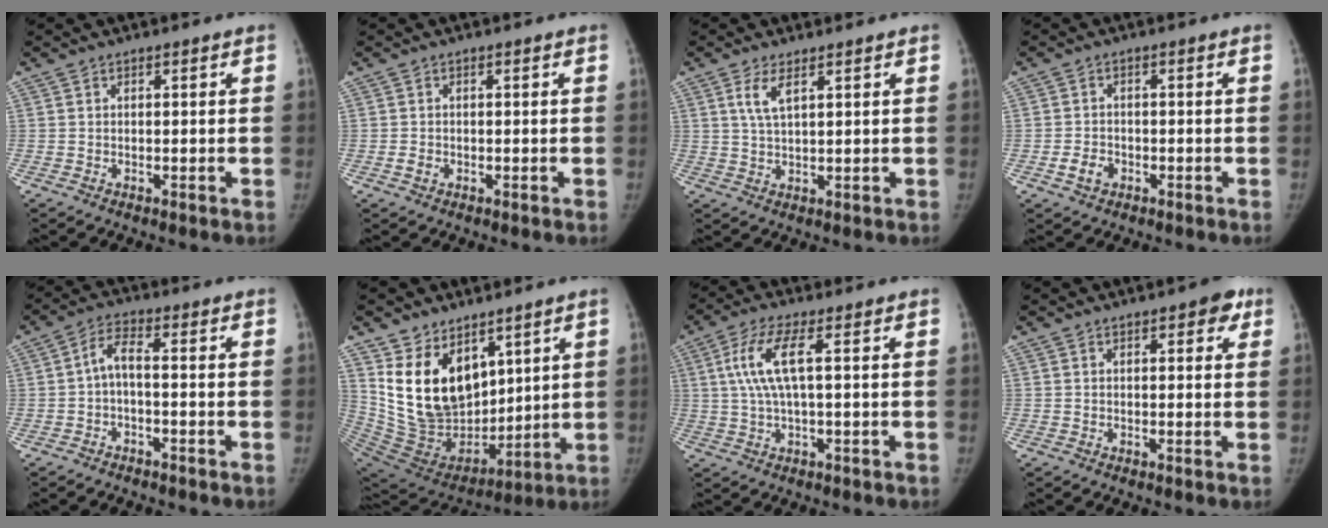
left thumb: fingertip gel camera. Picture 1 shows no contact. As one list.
[{"total": 1.5, "force": [-0.6, 1.2, 0.7], "torque": [-0.010, 0.003, -0.010]}, {"total": 4.0, "force": [1.9, 1.2, 3.3], "torque": [-0.069, -0.006, 0.043]}, {"total": 3.3, "force": [-1.5, 2.5, 1.5], "torque": [-0.021, 0.011, -0.025]}, {"total": 3.9, "force": [-1.1, 1.4, 3.5], "torque": [-0.069, 0.027, -0.026]}, {"total": 18.4, "force": [8.6, 12.1, 10.8], "torque": [-0.152, -0.053, 0.192]}, {"total": 7.8, "force": [1.6, 1.7, 7.4], "torque": [-0.182, 0.013, 0.032]}, {"total": 3.8, "force": [1.9, 1.8, 2.8], "torque": [-0.013, -0.001, 0.015]}]